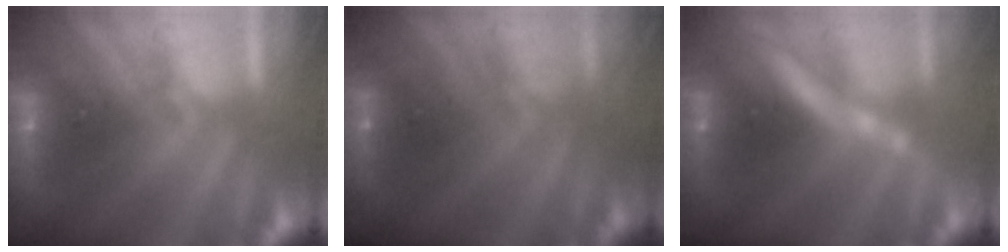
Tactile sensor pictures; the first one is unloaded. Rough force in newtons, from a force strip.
{"total": 1.8}
{"total": 2.9}